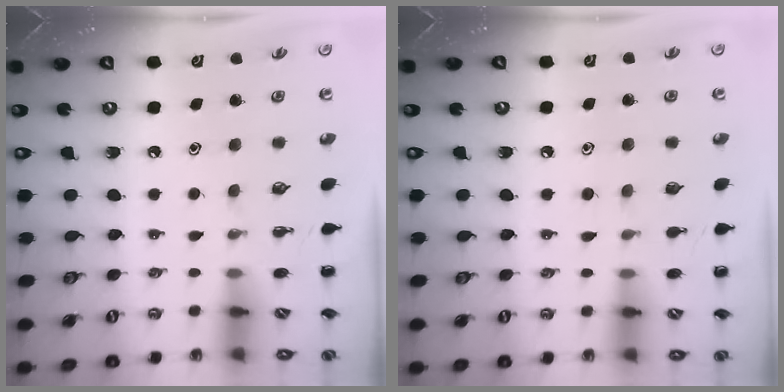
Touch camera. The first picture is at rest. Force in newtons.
{"total": 3.8, "press": 3.5, "slide": 1.4}